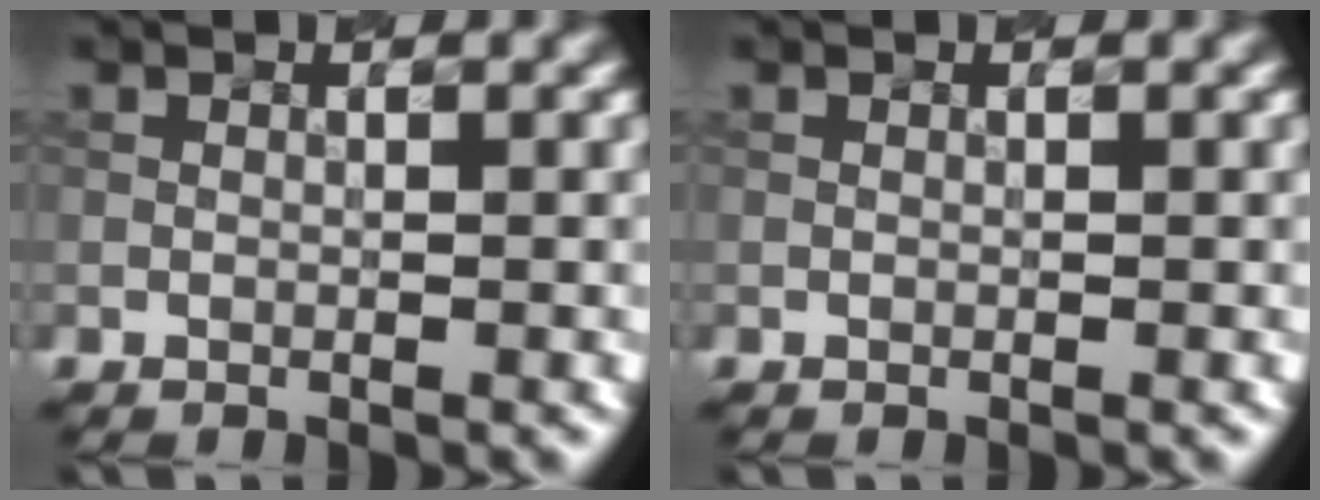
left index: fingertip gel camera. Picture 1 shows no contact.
{"total": 0.0}